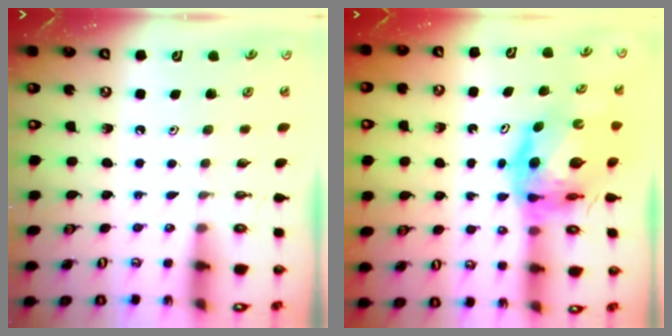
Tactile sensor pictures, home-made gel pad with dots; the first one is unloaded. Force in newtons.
{"total": 10.9, "press": 10.8, "slide": 1.4}